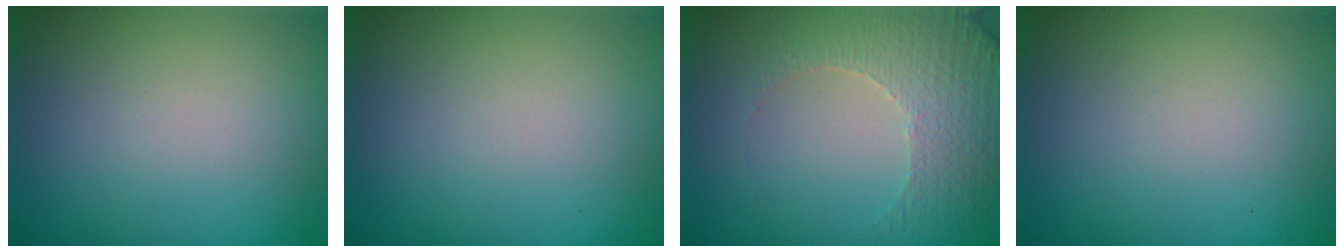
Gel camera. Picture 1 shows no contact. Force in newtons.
{"total": 0.0}
{"total": 5.0, "press": 3.6, "slide": 3.5}
{"total": 0.0}